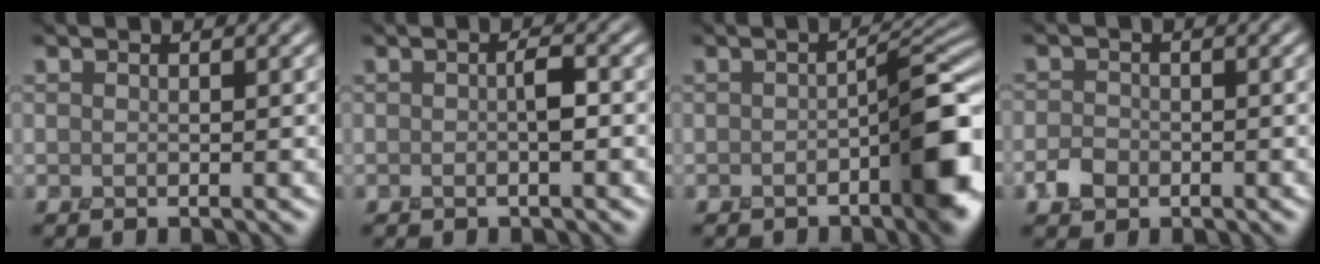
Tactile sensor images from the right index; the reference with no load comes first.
{"total": 1.1, "force": [-0.2, 0.4, 1.1], "torque": [-0.020, 0.006, -0.002]}
{"total": 6.9, "force": [-2.4, 2.9, 5.8], "torque": [-0.067, 0.005, -0.040]}
{"total": 1.3, "force": [-0.6, 1.1, 0.3], "torque": [0.001, 0.006, -0.015]}